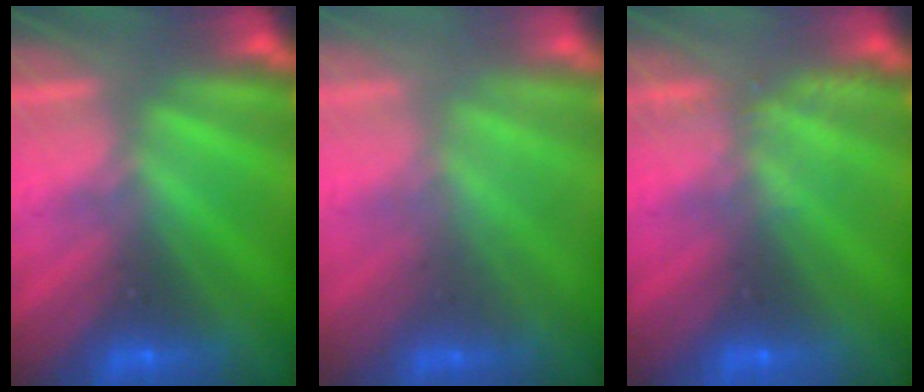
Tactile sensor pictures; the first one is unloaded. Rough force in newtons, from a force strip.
{"total": 2.2}
{"total": 2.2}